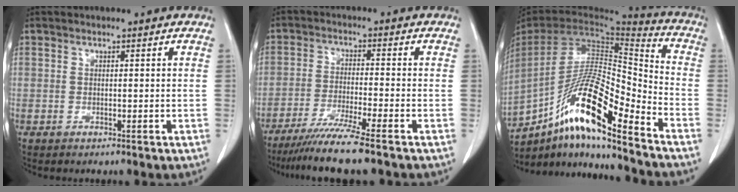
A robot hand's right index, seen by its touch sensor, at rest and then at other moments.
{"total": 9.0, "force": [-7.1, -1.5, 5.3], "torque": [-0.083, -0.031, -0.121]}
{"total": 19.2, "force": [-12.5, 1.8, 14.4], "torque": [-0.283, -0.002, -0.226]}